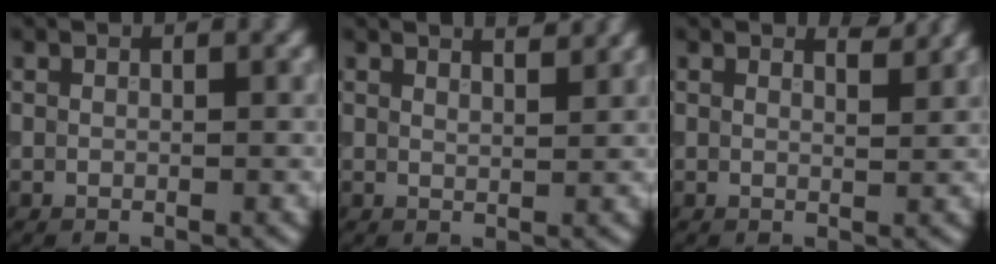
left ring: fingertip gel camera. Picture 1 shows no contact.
{"total": 3.0, "force": [2.5, 0.9, 1.4], "torque": [0.005, 0.016, 0.008]}
{"total": 1.6, "force": [1.5, 0.2, 0.5], "torque": [-0.004, -0.002, 0.012]}